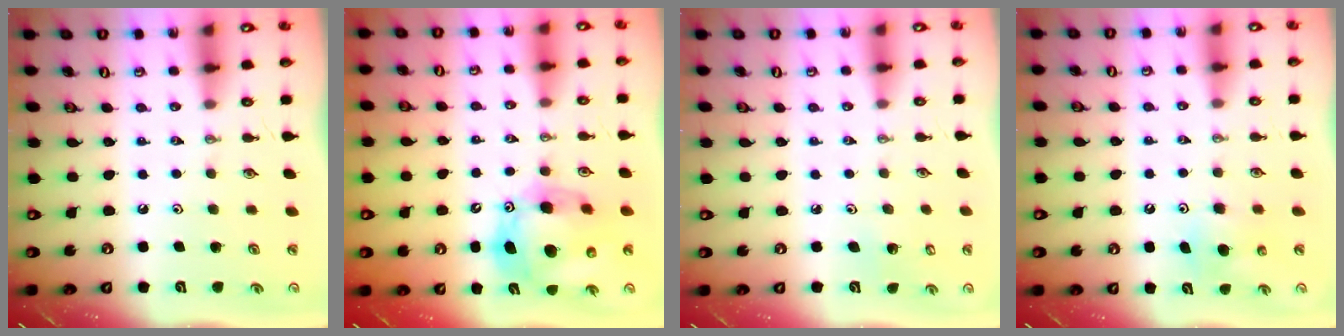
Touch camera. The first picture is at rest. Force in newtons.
{"total": 15.6, "press": 15.3, "slide": 2.5}
{"total": 3.0, "press": 2.9, "slide": 0.3}
{"total": 6.1, "press": 6.1, "slide": 0.5}